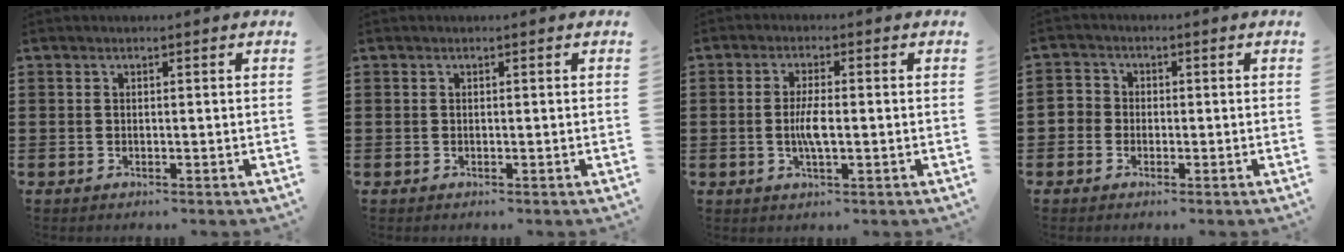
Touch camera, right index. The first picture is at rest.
{"total": 0.0}
{"total": 4.2, "force": [-0.6, 0.9, 4.0], "torque": [-0.085, -0.008, -0.015]}
{"total": 2.1, "force": [-0.9, 1.9, 0.3], "torque": [-0.016, 0.006, -0.021]}